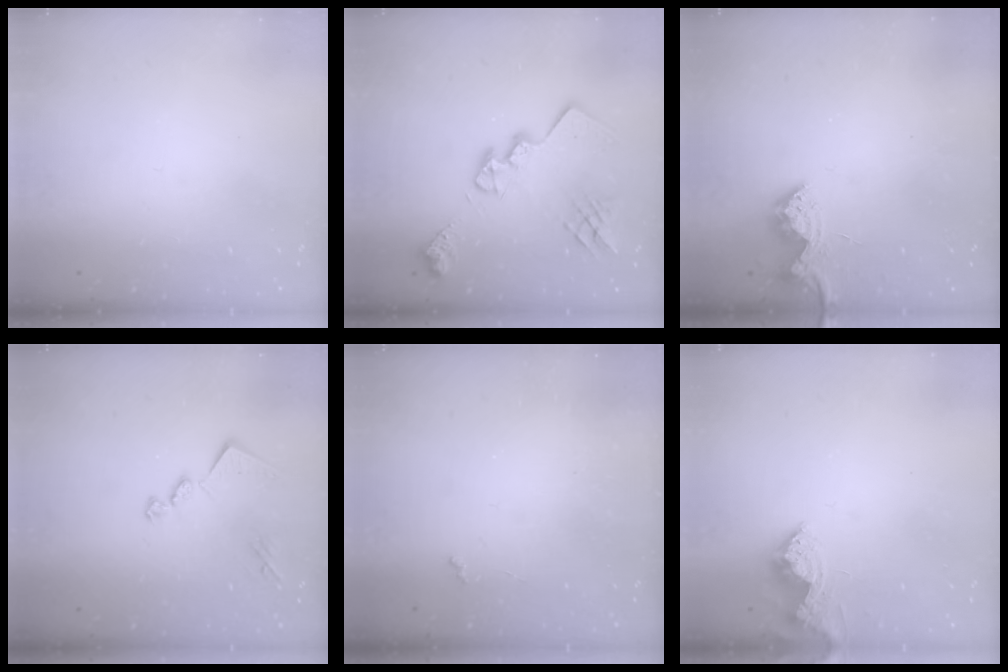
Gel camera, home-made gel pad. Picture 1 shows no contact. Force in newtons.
{"total": 21.4, "press": 21.4, "slide": 1.0}
{"total": 8.6, "press": 8.5, "slide": 1.2}
{"total": 12.1, "press": 12.0, "slide": 0.4}
{"total": 2.6, "press": 2.6, "slide": 0.5}
{"total": 9.0, "press": 8.9, "slide": 0.5}